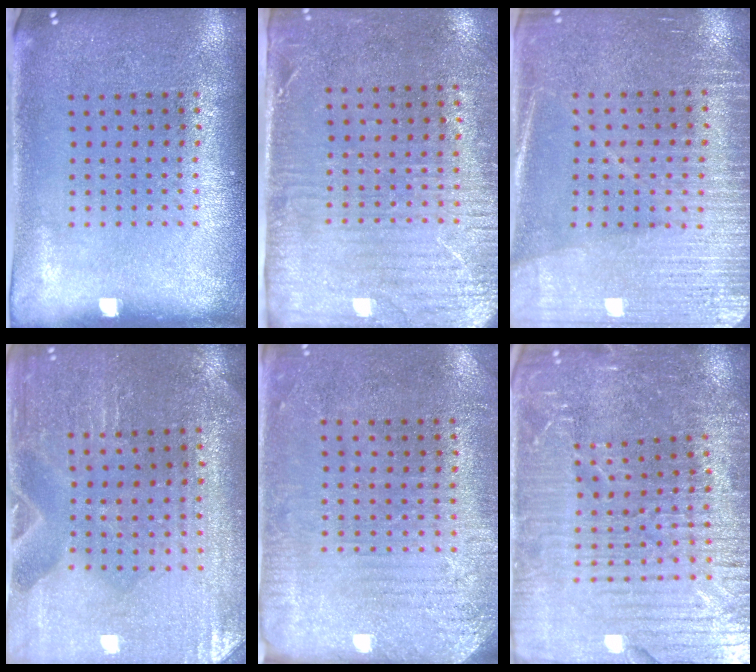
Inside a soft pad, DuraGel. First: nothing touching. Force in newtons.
{"total": 3.1, "press": 2.6, "slide": 1.6}
{"total": 3.2, "press": 3.0, "slide": 1.0}
{"total": 0.8, "press": 0.8, "slide": 0.2}
{"total": 2.8, "press": 2.4, "slide": 1.4}
{"total": 4.8, "press": 4.5, "slide": 1.6}